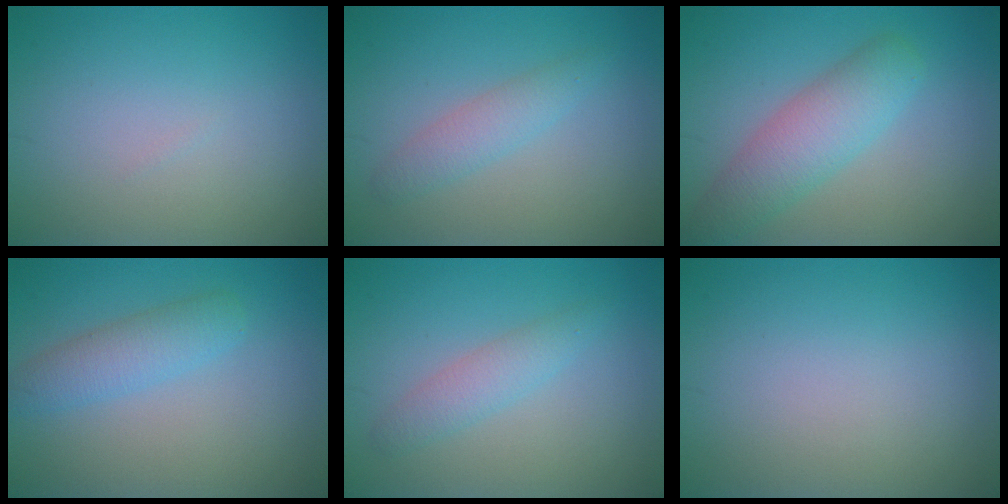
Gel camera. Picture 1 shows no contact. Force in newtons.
{"total": 2.1, "press": 2.1, "slide": 0.2}
{"total": 4.8, "press": 4.8, "slide": 0.2}
{"total": 3.0, "press": 3.0, "slide": 0.1}
{"total": 2.1, "press": 2.1, "slide": 0.2}
{"total": 0.0}